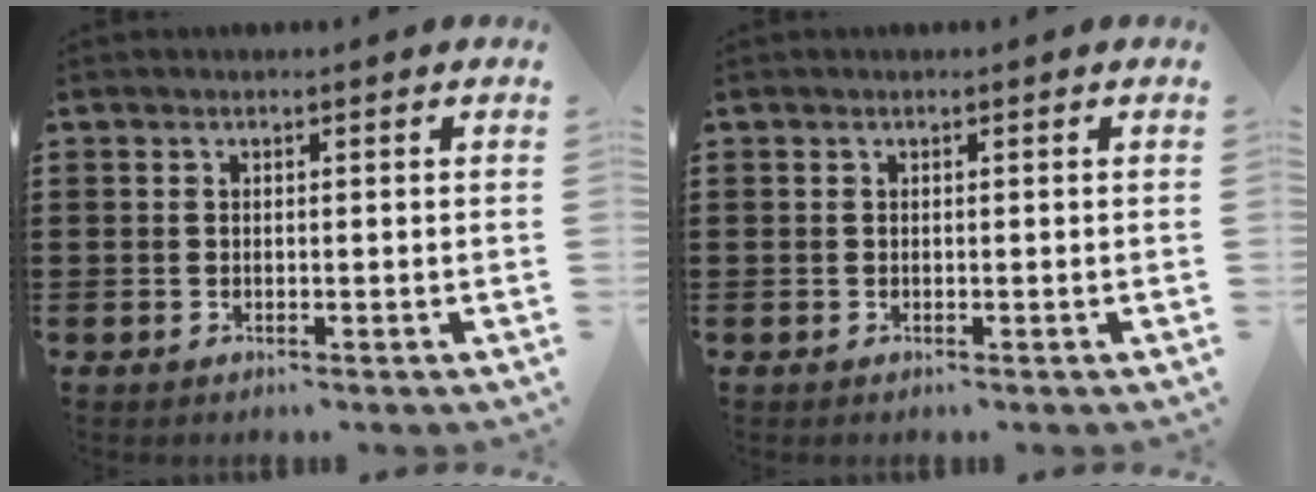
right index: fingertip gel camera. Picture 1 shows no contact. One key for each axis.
{"total": 0.0}